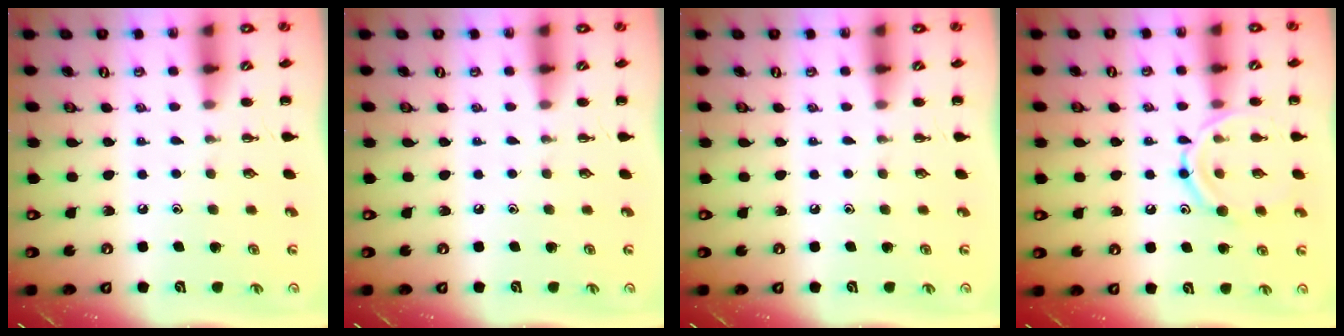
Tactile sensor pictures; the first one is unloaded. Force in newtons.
{"total": 0.0}
{"total": 0.0}
{"total": 13.7, "press": 13.6, "slide": 1.1}